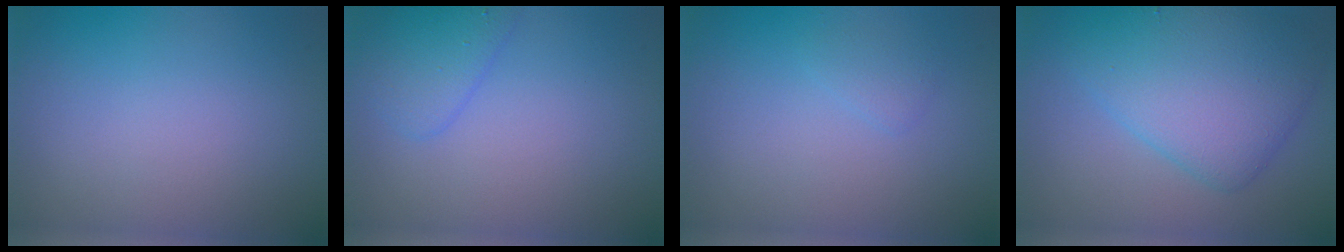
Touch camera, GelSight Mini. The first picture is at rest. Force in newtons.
{"total": 2.2, "press": 2.2, "slide": 0.1}
{"total": 0.9, "press": 0.9, "slide": 0.0}
{"total": 6.3, "press": 6.3, "slide": 0.1}